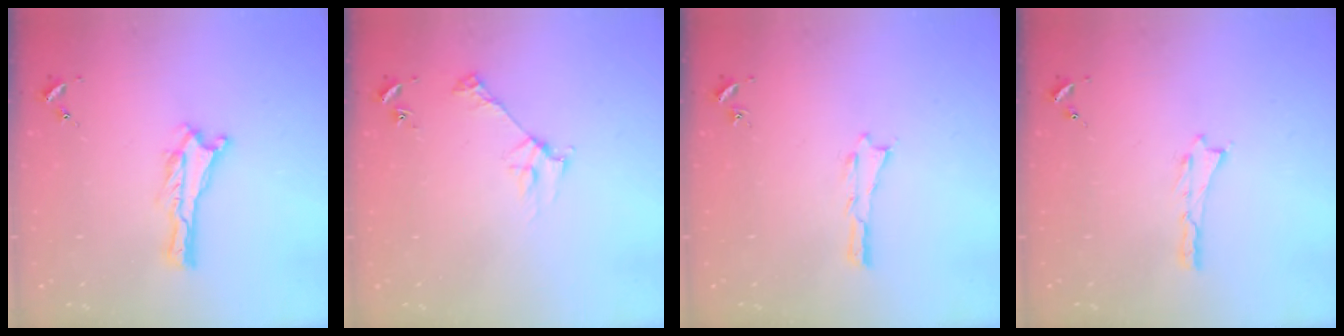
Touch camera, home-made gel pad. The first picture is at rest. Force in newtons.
{"total": 2.8, "press": 2.8, "slide": 0.3}
{"total": 0.0}
{"total": 0.0}